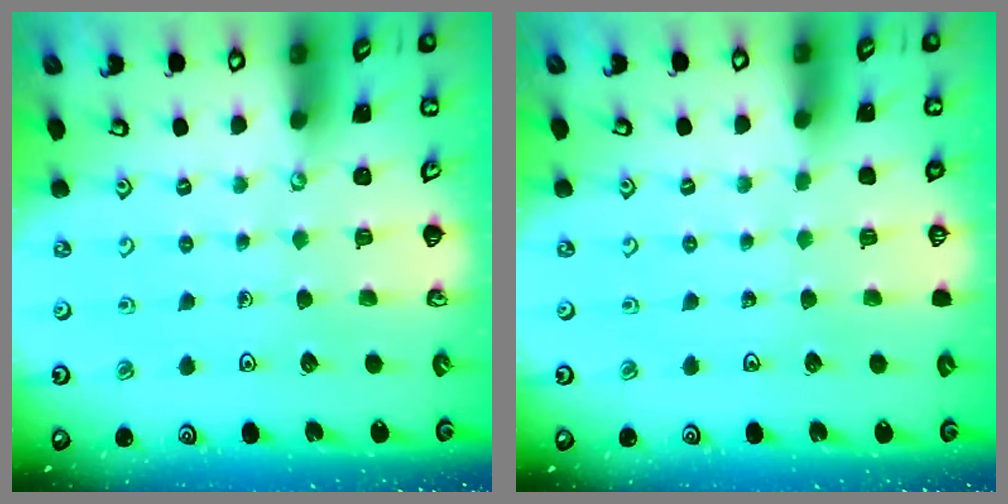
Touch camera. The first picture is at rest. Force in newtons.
{"total": 0.0}